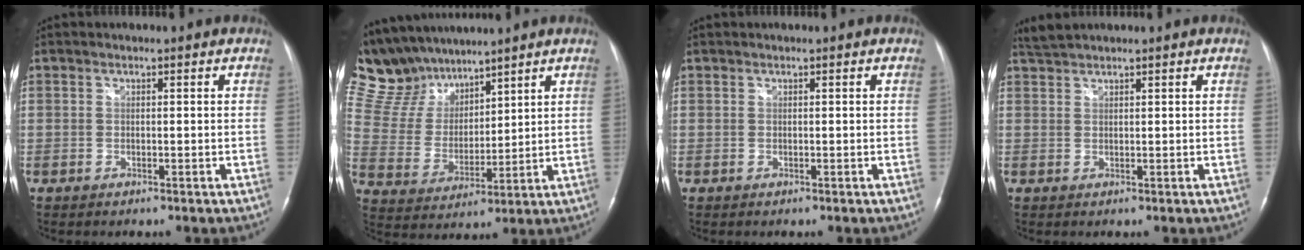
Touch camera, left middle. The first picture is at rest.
{"total": 12.5, "force": [11.2, 4.7, 3.1], "torque": [-0.081, 0.026, 0.228]}
{"total": 0.0}
{"total": 2.2, "force": [2.2, 0.0, 0.5], "torque": [-0.017, 0.012, 0.046]}